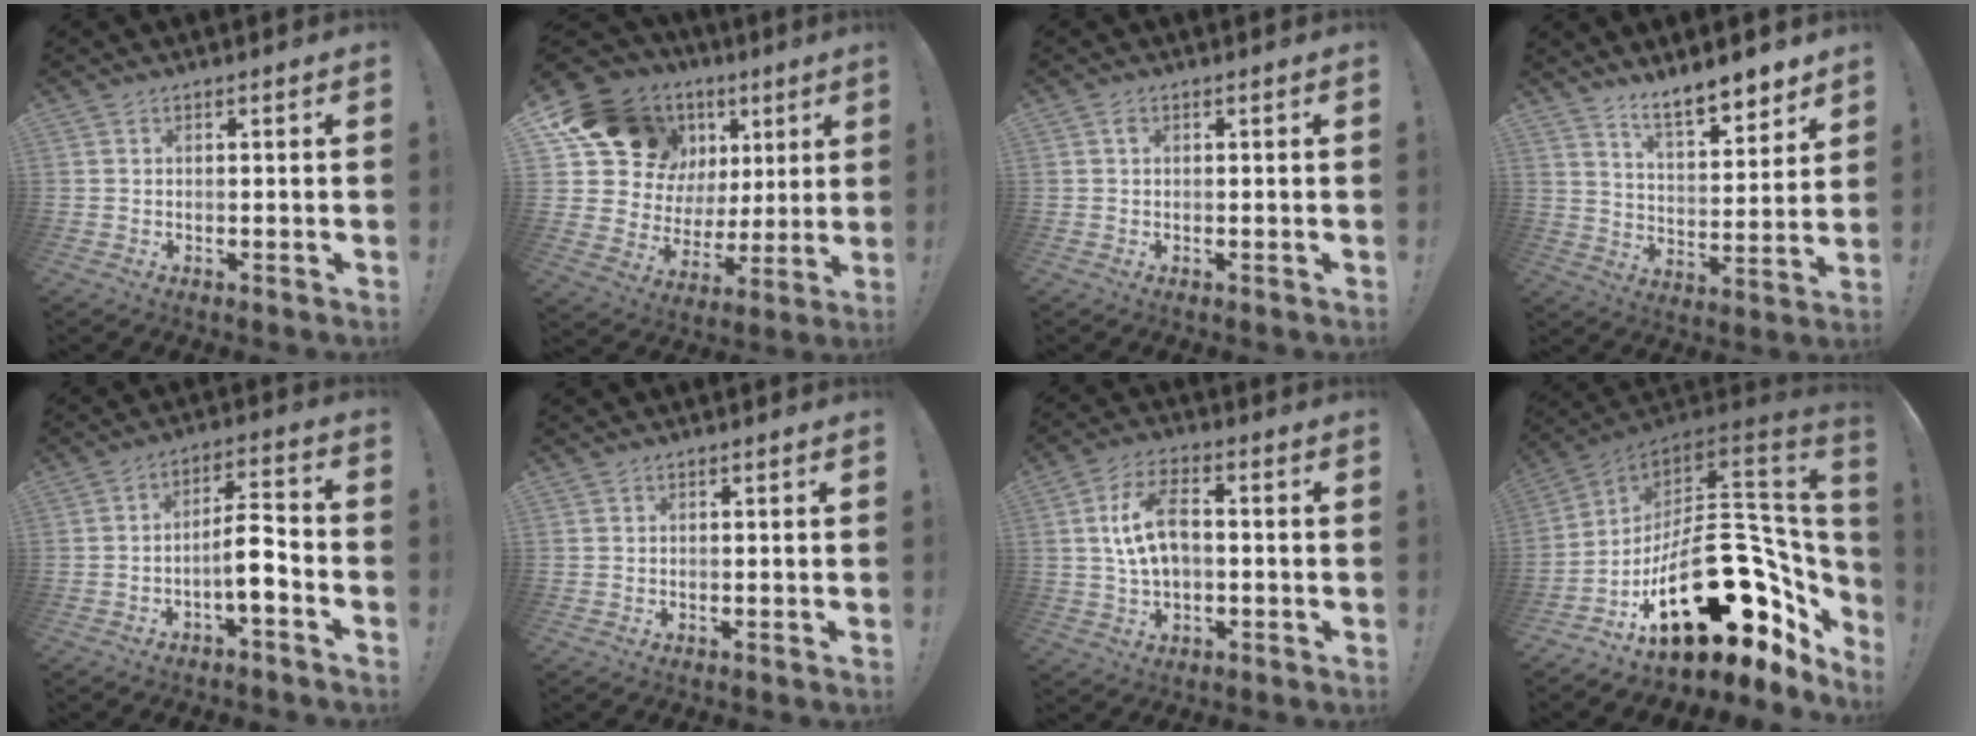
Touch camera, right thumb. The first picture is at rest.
{"total": 18.5, "force": [10.9, 12.6, 7.9], "torque": [-0.121, -0.070, 0.228]}
{"total": 0.7, "force": [0.1, 0.6, 0.4], "torque": [-0.005, 0.002, 0.000]}
{"total": 10.5, "force": [8.9, 2.8, 4.8], "torque": [-0.073, -0.065, 0.161]}
{"total": 9.5, "force": [-3.1, 2.7, 8.6], "torque": [-0.136, 0.017, -0.057]}
{"total": 0.0}
{"total": 11.4, "force": [0.7, 6.9, 9.0], "torque": [-0.155, 0.013, 0.016]}
{"total": 34.0, "force": [-9.8, 17.6, 27.4], "torque": [-0.381, 0.024, -0.110]}